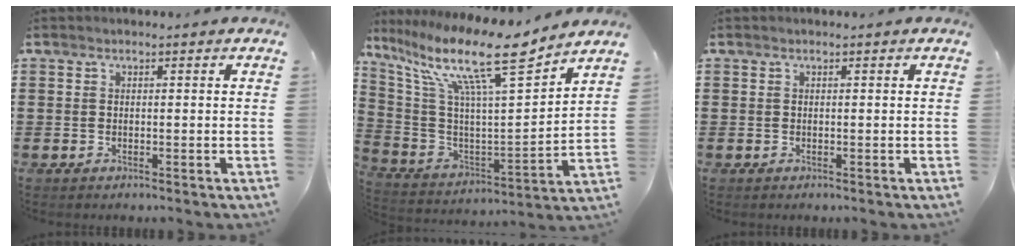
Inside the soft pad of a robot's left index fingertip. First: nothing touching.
{"total": 14.9, "force": [10.0, 2.2, 10.8], "torque": [-0.228, -0.053, 0.158]}
{"total": 0.0}